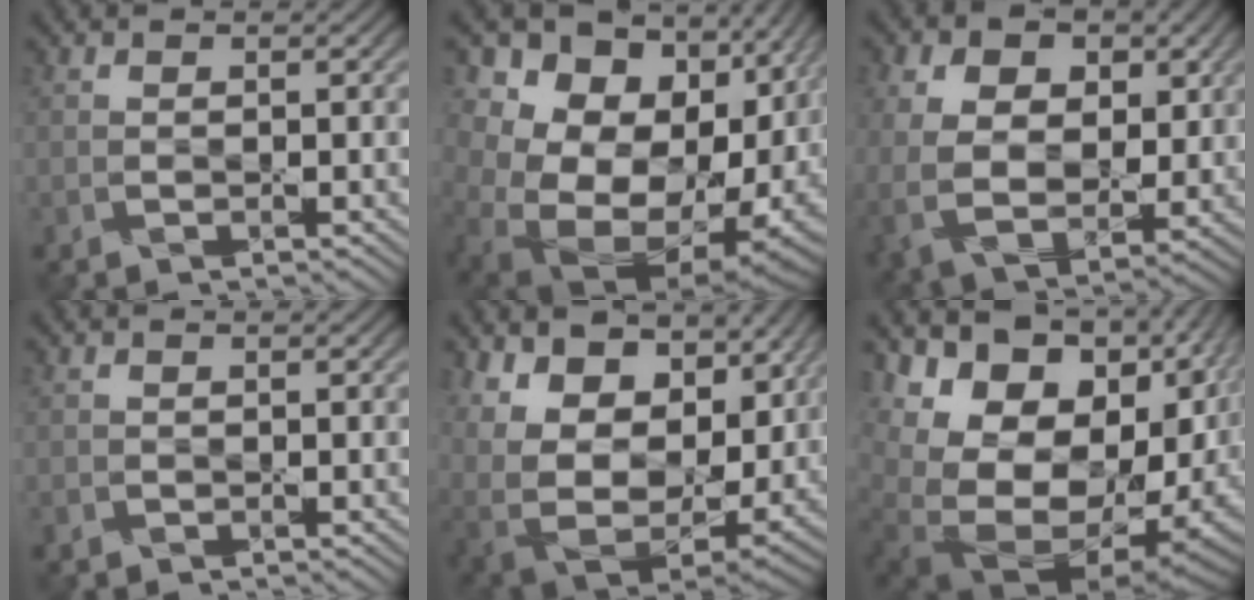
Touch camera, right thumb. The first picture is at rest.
{"total": 19.4, "force": [2.7, 15.4, 11.5], "torque": [-0.186, -0.015, 0.081]}
{"total": 10.7, "force": [2.1, 7.9, 6.8], "torque": [-0.172, -0.004, 0.044]}
{"total": 0.7, "force": [-0.5, 0.4, 0.1], "torque": [-0.005, -0.002, -0.010]}
{"total": 15.5, "force": [6.1, 11.1, 9.0], "torque": [-0.217, 0.000, 0.117]}
{"total": 20.9, "force": [-0.9, 15.6, 13.8], "torque": [-0.237, -0.030, 0.019]}